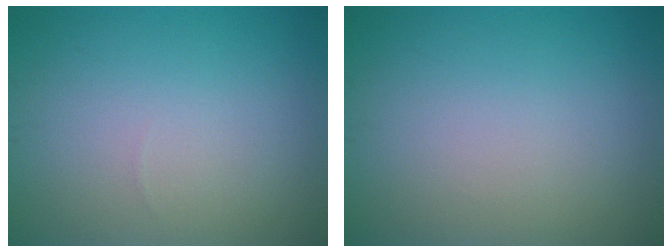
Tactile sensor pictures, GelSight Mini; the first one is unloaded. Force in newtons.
{"total": 0.0}